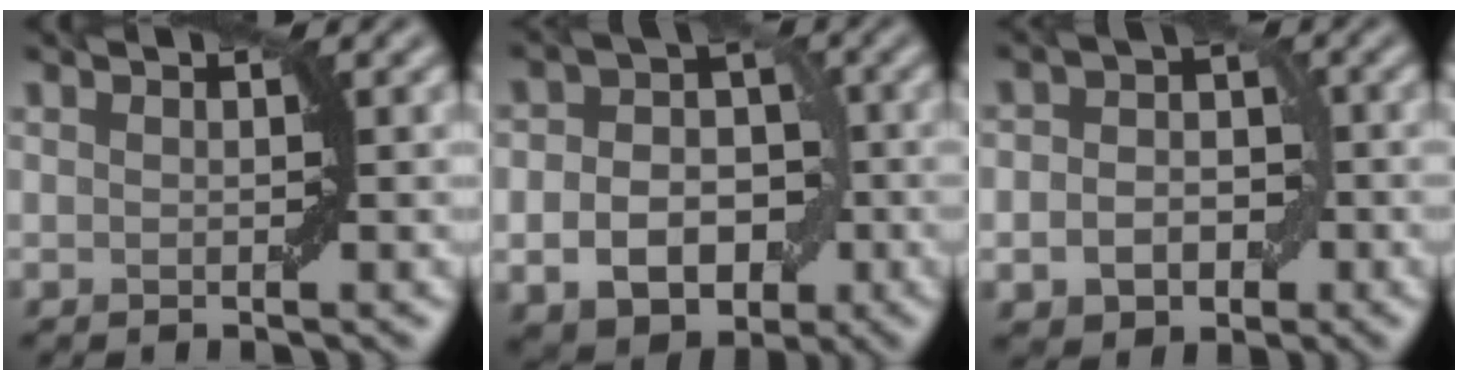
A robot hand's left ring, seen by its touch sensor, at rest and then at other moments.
{"total": 8.1, "force": [-2.2, 6.0, 4.9], "torque": [-0.052, -0.009, -0.045]}
{"total": 5.2, "force": [-1.3, 4.1, 2.9], "torque": [-0.016, -0.004, -0.031]}